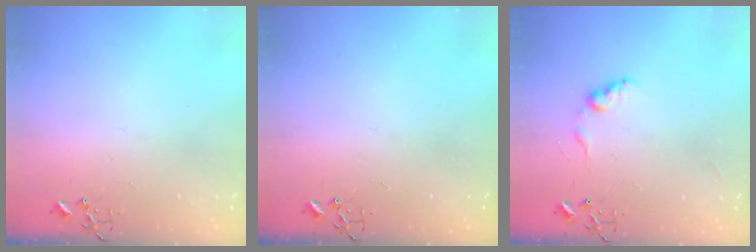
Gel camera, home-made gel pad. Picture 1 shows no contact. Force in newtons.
{"total": 0.0}
{"total": 7.9, "press": 7.9, "slide": 0.5}